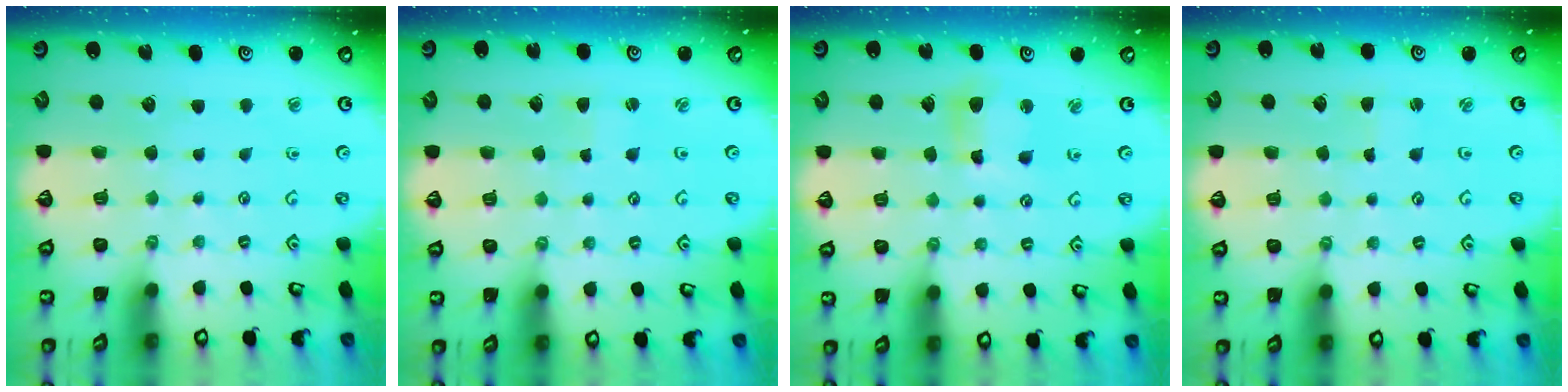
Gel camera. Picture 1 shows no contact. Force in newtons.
{"total": 1.1, "press": 1.1, "slide": 0.2}
{"total": 7.3, "press": 7.2, "slide": 1.2}
{"total": 0.8, "press": 0.8, "slide": 0.1}